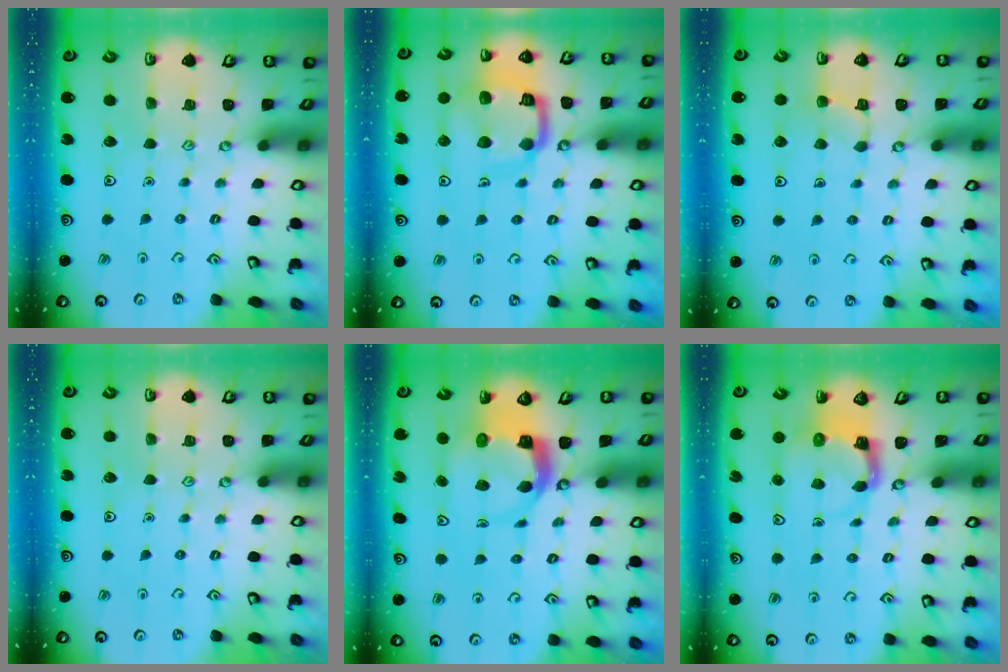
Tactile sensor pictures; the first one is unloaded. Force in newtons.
{"total": 14.3, "press": 14.3, "slide": 1.5}
{"total": 3.9, "press": 3.9, "slide": 0.3}
{"total": 0.0}
{"total": 5.3, "press": 5.3, "slide": 0.7}
{"total": 3.9, "press": 3.8, "slide": 0.7}